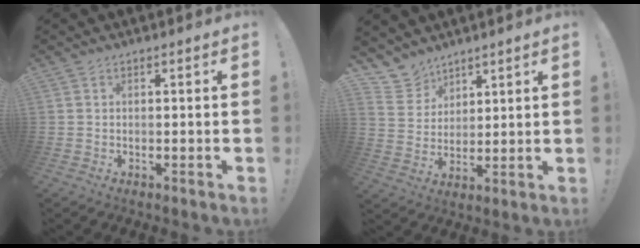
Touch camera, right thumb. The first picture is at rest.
{"total": 7.7, "force": [6.2, 4.5, 0.6], "torque": [-0.022, -0.054, 0.123]}